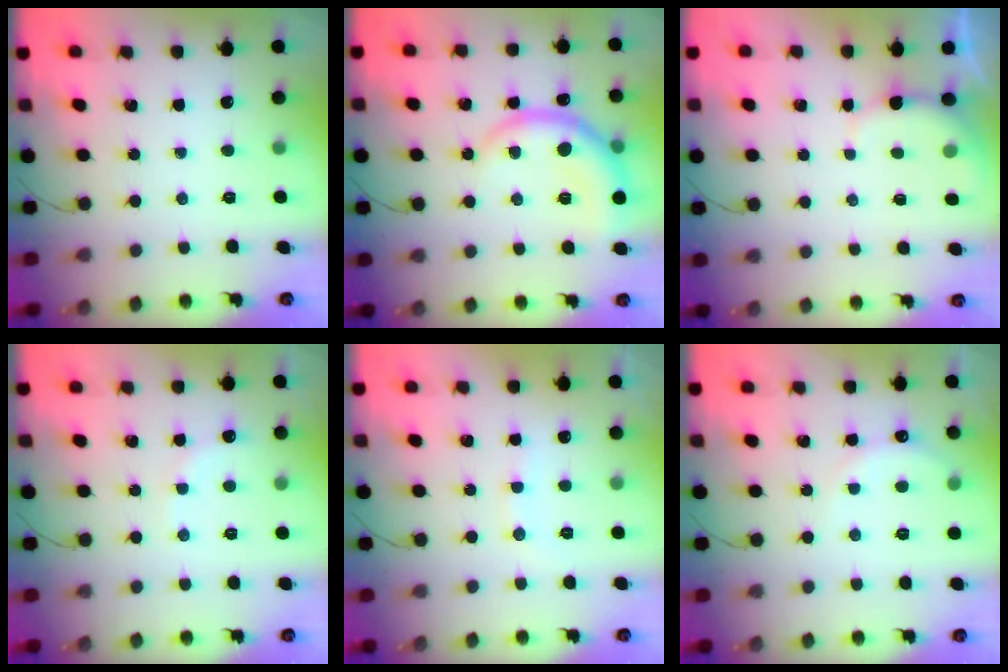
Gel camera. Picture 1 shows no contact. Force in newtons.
{"total": 11.8, "press": 11.7, "slide": 0.6}
{"total": 2.8, "press": 2.7, "slide": 0.7}
{"total": 5.9, "press": 5.8, "slide": 0.8}
{"total": 6.8, "press": 6.8, "slide": 0.9}
{"total": 6.3, "press": 6.2, "slide": 1.3}